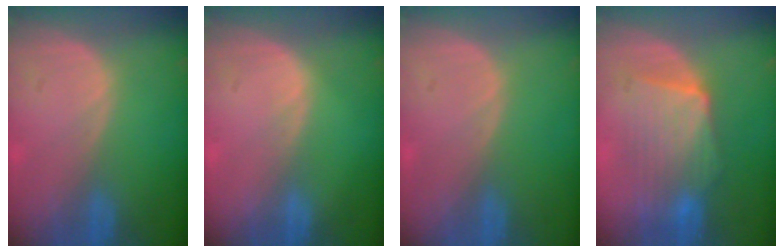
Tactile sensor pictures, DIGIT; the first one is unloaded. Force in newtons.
{"total": 0.6, "press": 0.6, "slide": 0.1}
{"total": 0.0}
{"total": 7.9, "press": 7.9, "slide": 0.9}